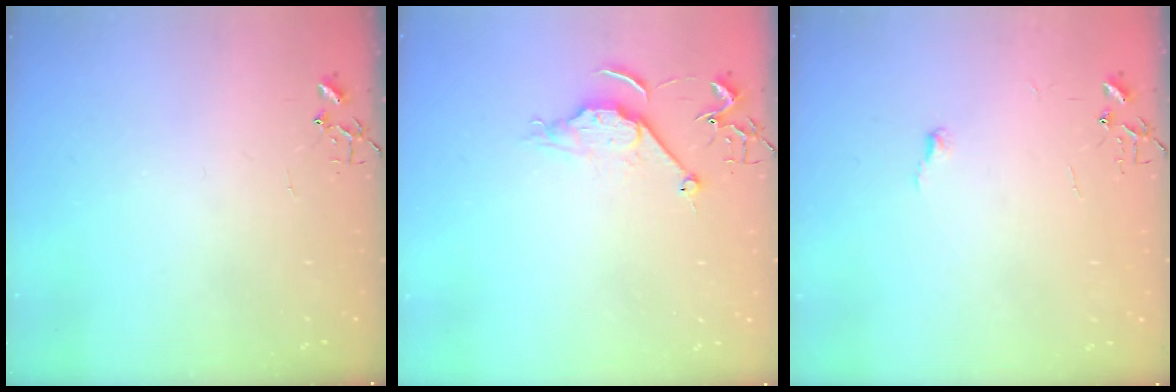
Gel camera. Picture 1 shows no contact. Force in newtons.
{"total": 8.2, "press": 8.1, "slide": 0.3}
{"total": 3.1, "press": 3.0, "slide": 0.4}